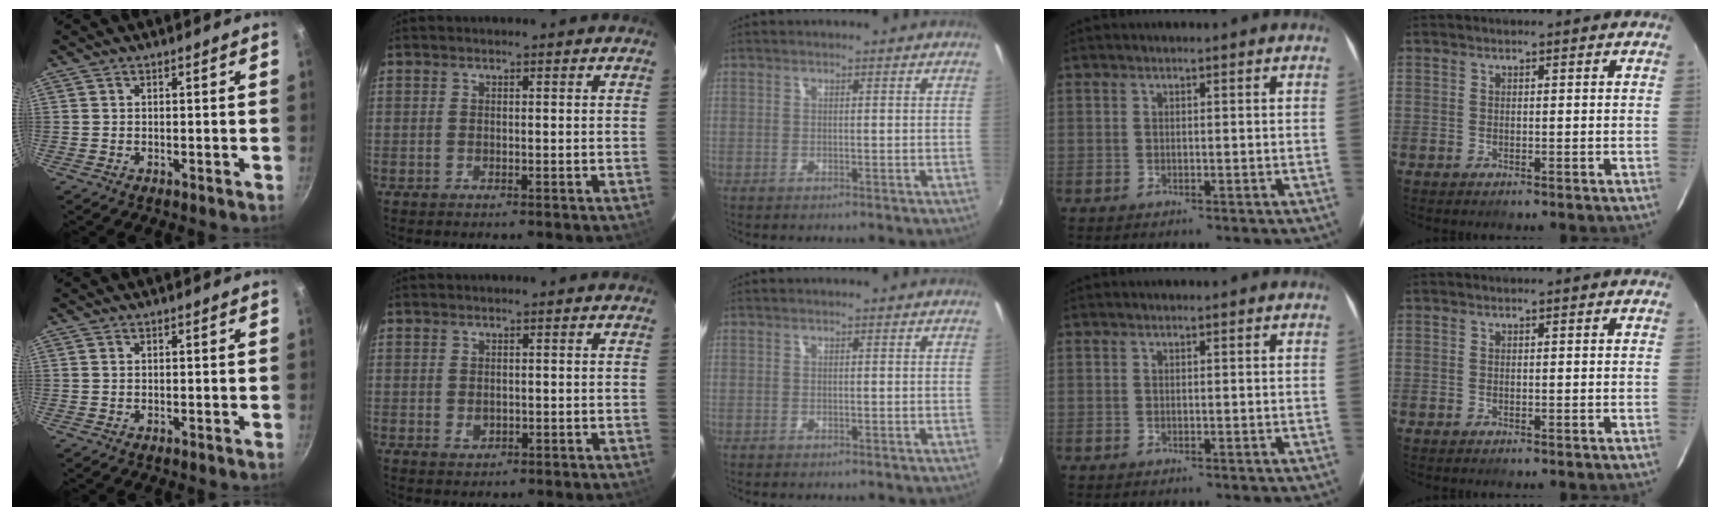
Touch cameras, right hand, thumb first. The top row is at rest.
{"index": {"total": 1.9, "force": [-0.3, 1.5, 1.1], "torque": [-0.018, 0.000, -0.002]}}